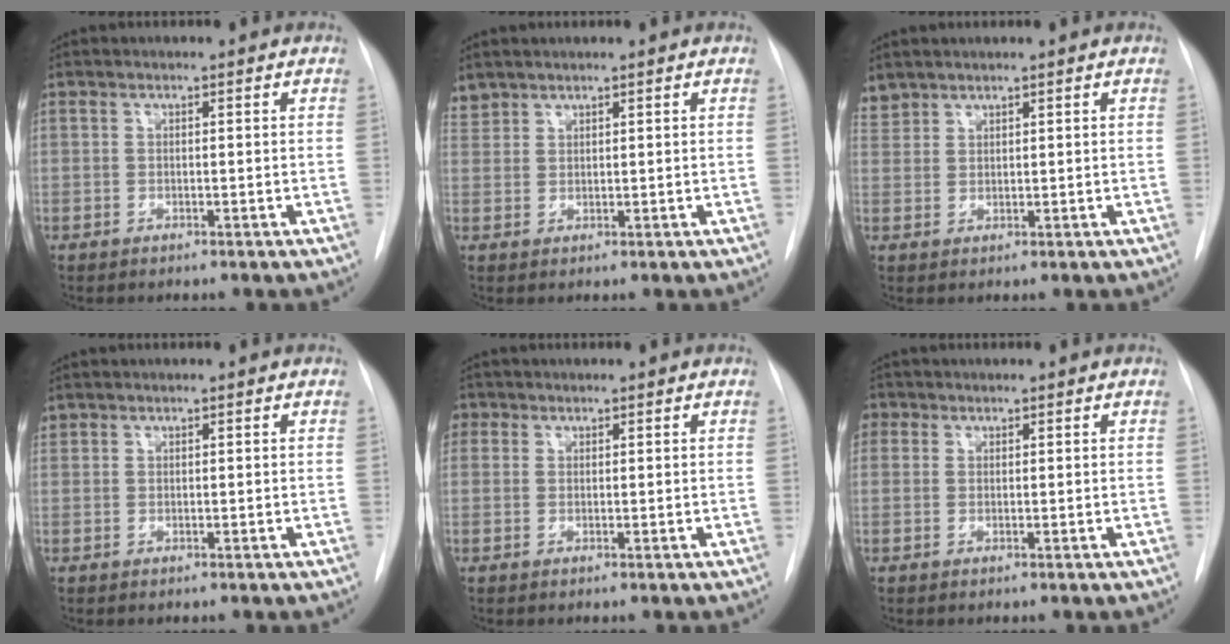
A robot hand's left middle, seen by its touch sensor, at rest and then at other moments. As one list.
[{"total": 2.3, "force": [2.1, 0.8, -0.2], "torque": [0.004, 0.012, 0.043]}, {"total": 2.7, "force": [2.5, 1.0, -0.2], "torque": [0.004, 0.013, 0.051]}, {"total": 0.7, "force": [0.6, 0.4, 0.0], "torque": [0.002, 0.010, 0.012]}, {"total": 2.6, "force": [1.0, 2.3, 0.5], "torque": [-0.002, 0.011, 0.017]}, {"total": 2.7, "force": [1.0, 2.4, 0.5], "torque": [-0.005, 0.011, 0.018]}]